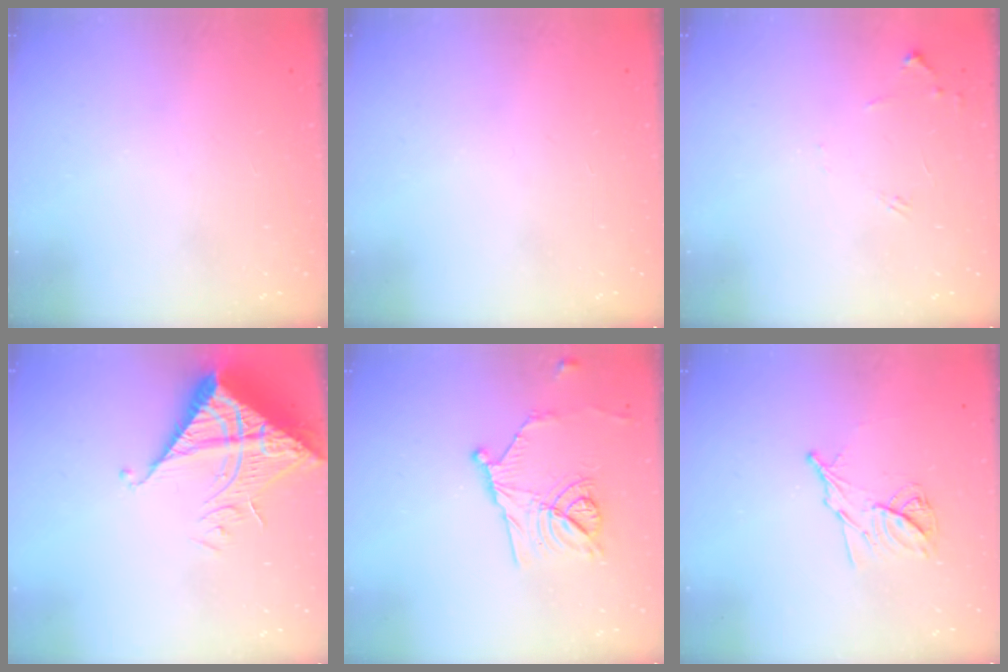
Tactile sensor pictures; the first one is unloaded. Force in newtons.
{"total": 0.0}
{"total": 6.3, "press": 6.3, "slide": 0.8}
{"total": 11.5, "press": 11.5, "slide": 1.2}
{"total": 13.6, "press": 13.4, "slide": 2.4}
{"total": 10.0, "press": 10.0, "slide": 0.1}